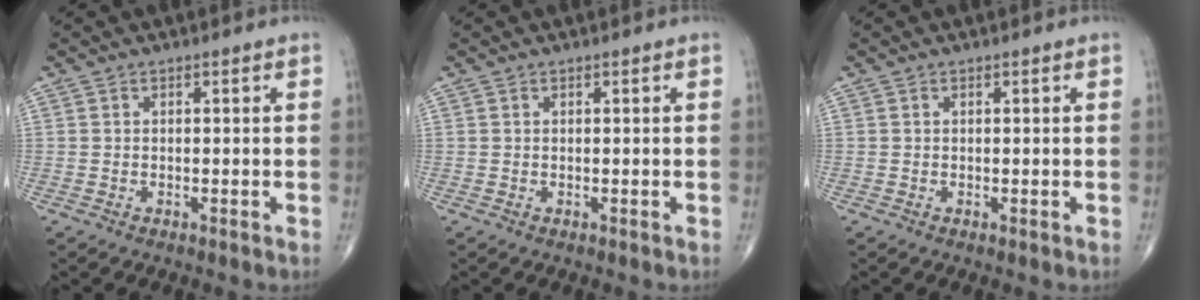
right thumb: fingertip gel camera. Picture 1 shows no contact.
{"total": 0.0}
{"total": 0.0}